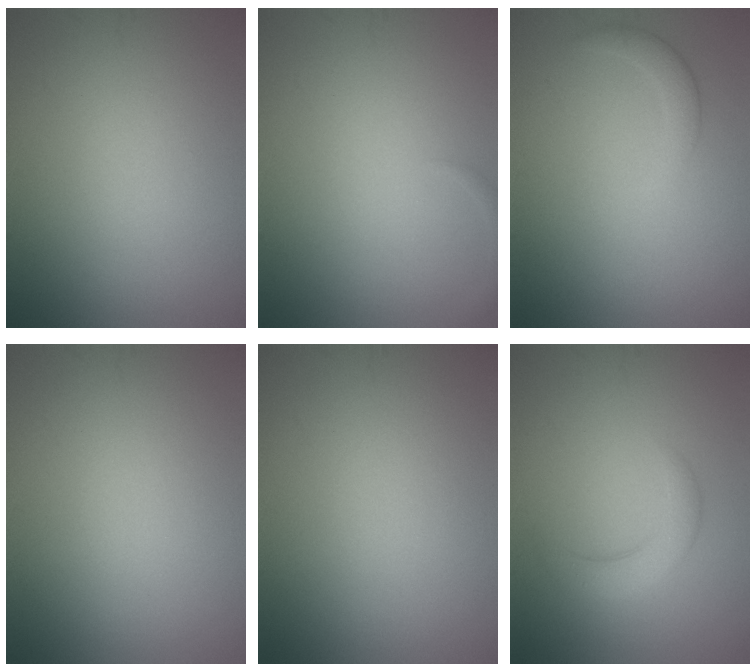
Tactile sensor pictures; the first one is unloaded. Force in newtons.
{"total": 0.7, "press": 0.7, "slide": 0.1}
{"total": 1.8, "press": 1.7, "slide": 0.2}
{"total": 0.0}
{"total": 0.0}
{"total": 3.0, "press": 3.0, "slide": 0.2}